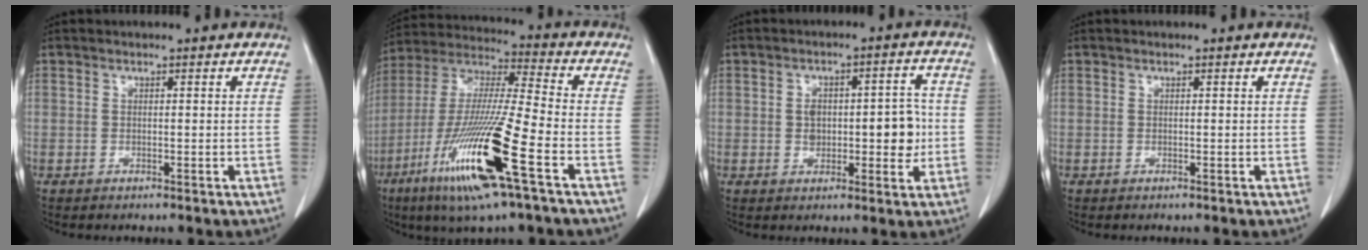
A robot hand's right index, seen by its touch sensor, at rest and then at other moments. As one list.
[{"total": 19.5, "force": [-8.4, 0.5, 17.5], "torque": [-0.378, -0.039, -0.163]}, {"total": 7.9, "force": [-0.3, 4.1, 6.7], "torque": [-0.088, 0.018, 0.002]}, {"total": 0.0}]